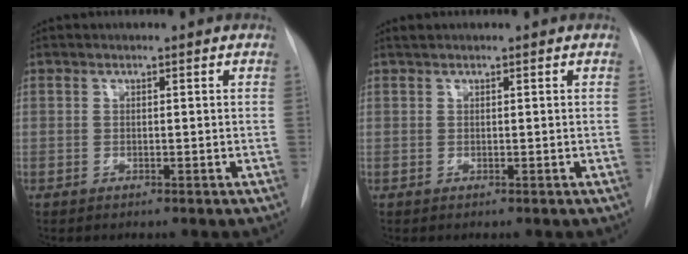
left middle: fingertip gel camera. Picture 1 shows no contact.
{"total": 0.7, "force": [0.6, 0.0, 0.3], "torque": [-0.010, 0.012, 0.015]}